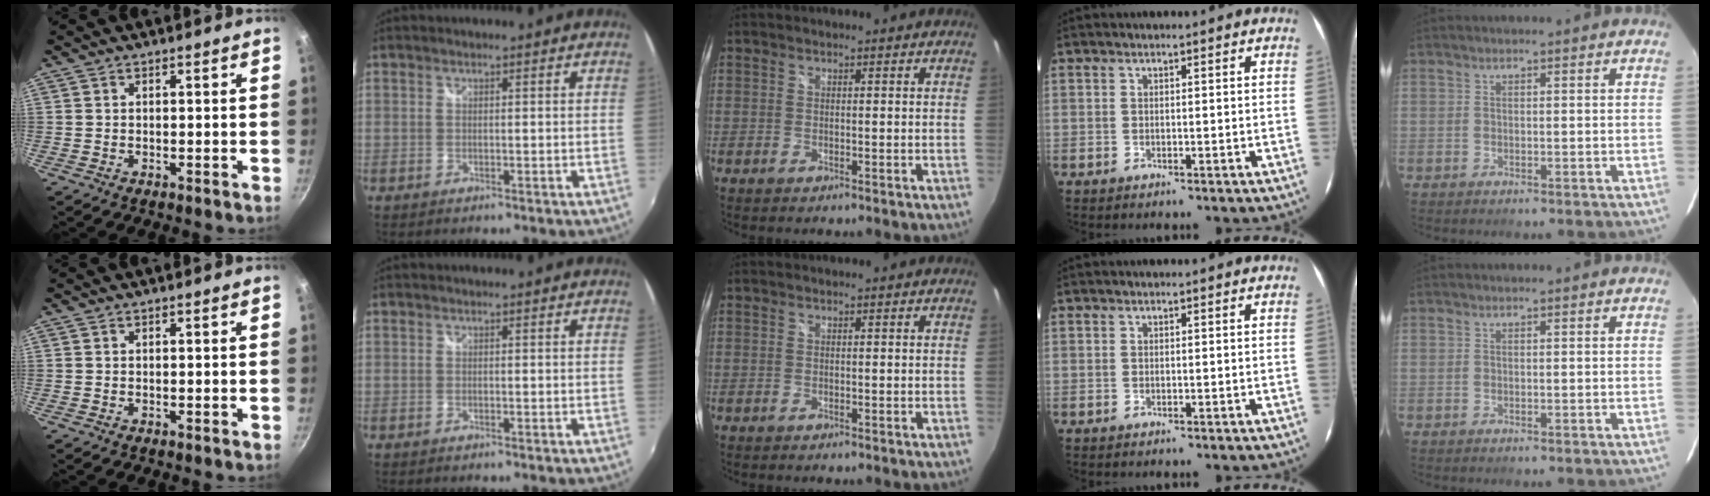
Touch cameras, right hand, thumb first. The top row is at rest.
{}